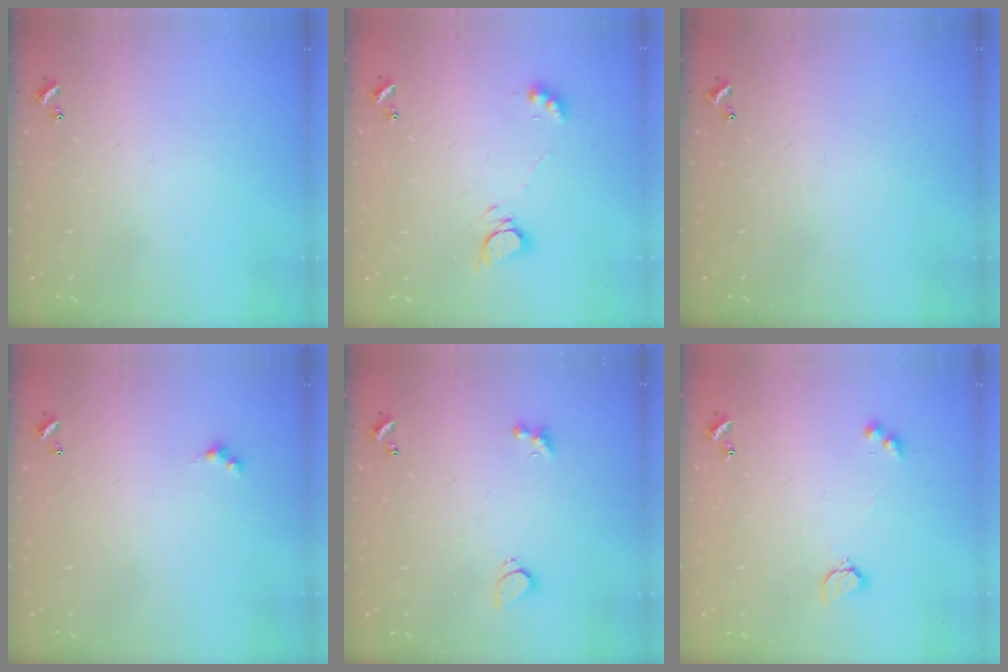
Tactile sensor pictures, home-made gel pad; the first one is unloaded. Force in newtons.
{"total": 6.6, "press": 6.6, "slide": 0.7}
{"total": 0.0}
{"total": 1.5, "press": 1.4, "slide": 0.3}
{"total": 2.2, "press": 2.1, "slide": 0.6}
{"total": 4.1, "press": 4.0, "slide": 0.8}